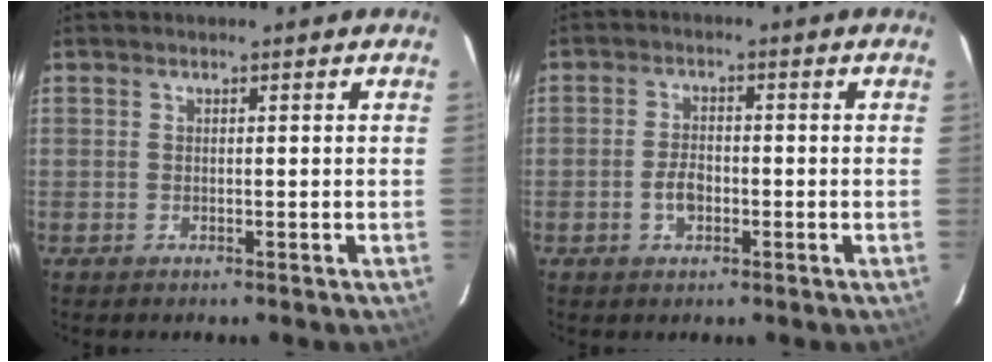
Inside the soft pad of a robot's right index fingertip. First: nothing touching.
{"total": 3.6, "force": [-1.2, 2.3, 2.5], "torque": [-0.051, 0.003, -0.019]}